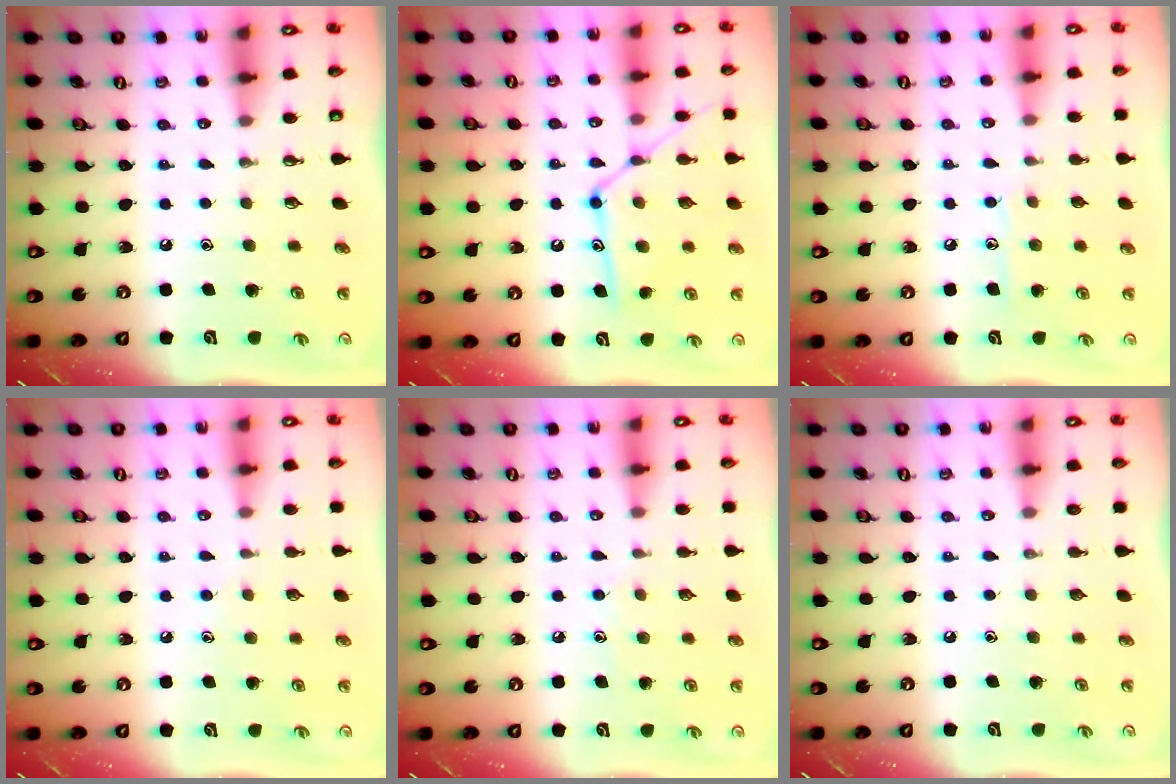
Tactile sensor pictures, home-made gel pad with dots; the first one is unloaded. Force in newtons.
{"total": 14.2, "press": 14.2, "slide": 0.9}
{"total": 7.8, "press": 7.8, "slide": 0.7}
{"total": 5.0, "press": 4.9, "slide": 0.6}
{"total": 5.4, "press": 5.4, "slide": 0.7}
{"total": 0.0}